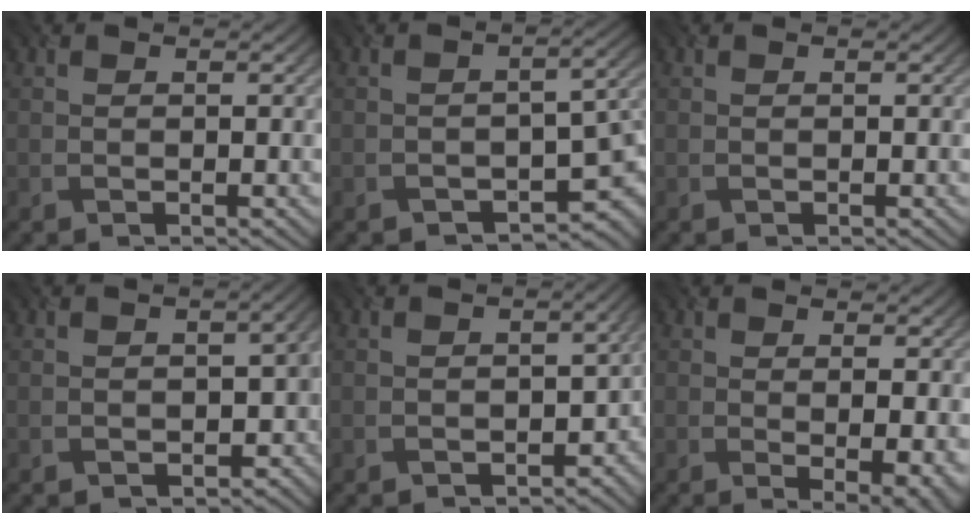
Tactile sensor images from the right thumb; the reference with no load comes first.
{"total": 6.3, "force": [-2.9, 3.4, 4.4], "torque": [-0.047, -0.014, -0.041]}
{"total": 0.0}
{"total": 5.2, "force": [-1.9, 3.7, 3.1], "torque": [-0.034, -0.029, -0.020]}
{"total": 4.9, "force": [-3.1, 2.7, 2.7], "torque": [-0.020, -0.019, -0.043]}
{"total": 4.5, "force": [-0.2, 1.3, 4.3], "torque": [-0.064, -0.014, 0.006]}